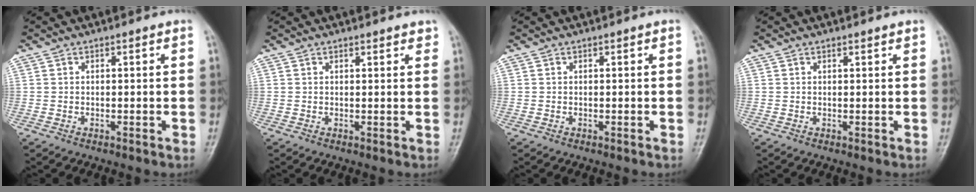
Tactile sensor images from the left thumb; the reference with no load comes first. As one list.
[{"total": 1.6, "force": [1.3, 0.6, 0.6], "torque": [0.001, -0.004, 0.014]}, {"total": 0.0}, {"total": 0.7, "force": [0.6, 0.1, 0.2], "torque": [-0.006, -0.004, 0.009]}]